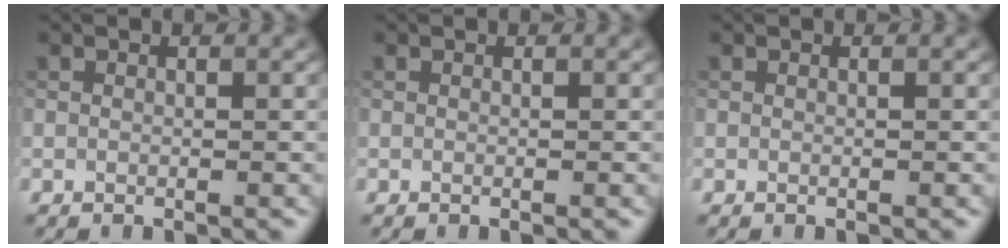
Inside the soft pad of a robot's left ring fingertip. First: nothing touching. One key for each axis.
{"total": 0.0}
{"total": 0.0}